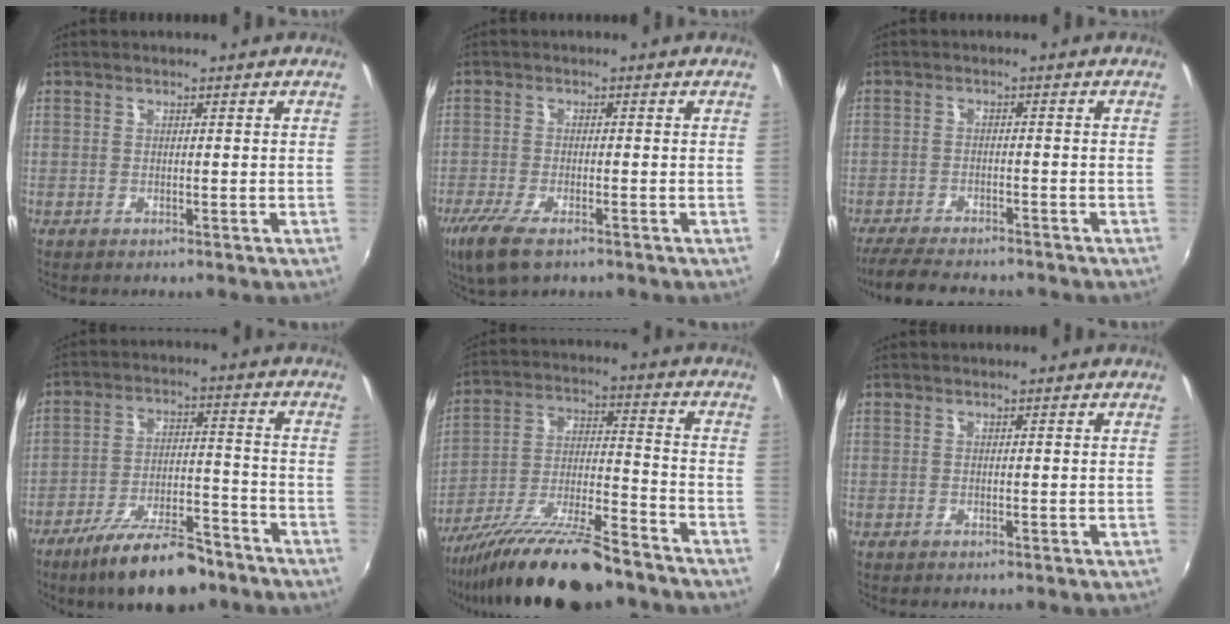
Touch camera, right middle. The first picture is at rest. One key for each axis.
{"total": 8.0, "fx": -5.2, "fy": 2.6, "fz": 5.6, "tx": -0.136, "ty": -0.030, "tz": -0.096}
{"total": 10.1, "fx": -8.9, "fy": 2.0, "fz": 4.3, "tx": -0.105, "ty": -0.024, "tz": -0.142}
{"total": 15.5, "fx": -11.8, "fy": 4.6, "fz": 8.9, "tx": -0.166, "ty": -0.008, "tz": -0.183}
{"total": 19.6, "fx": -15.3, "fy": 3.5, "fz": 11.7, "tx": -0.223, "ty": -0.030, "tz": -0.256}
{"total": 0.0}